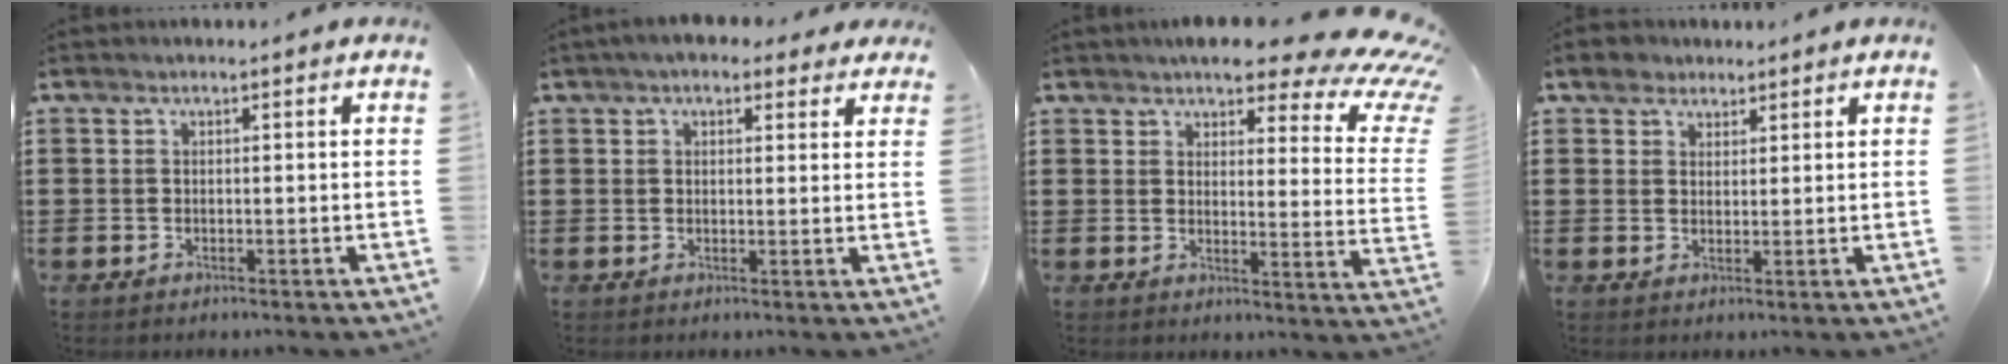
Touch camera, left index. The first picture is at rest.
{"total": 3.8, "force": [2.9, 1.6, 1.9], "torque": [-0.047, 0.005, 0.053]}
{"total": 8.4, "force": [6.6, 2.4, 4.6], "torque": [-0.085, -0.038, 0.113]}
{"total": 3.0, "force": [2.3, 1.9, 0.3], "torque": [-0.010, 0.009, 0.041]}